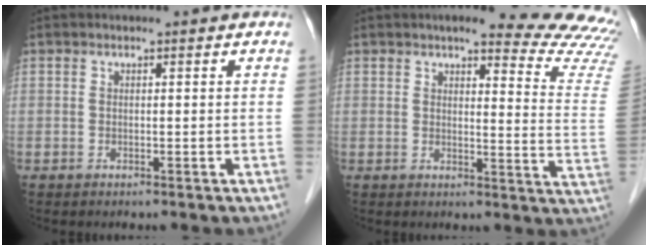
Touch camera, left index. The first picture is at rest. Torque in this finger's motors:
{"motor_torque": [0.11, -0.18, 0.14, 0.01]}